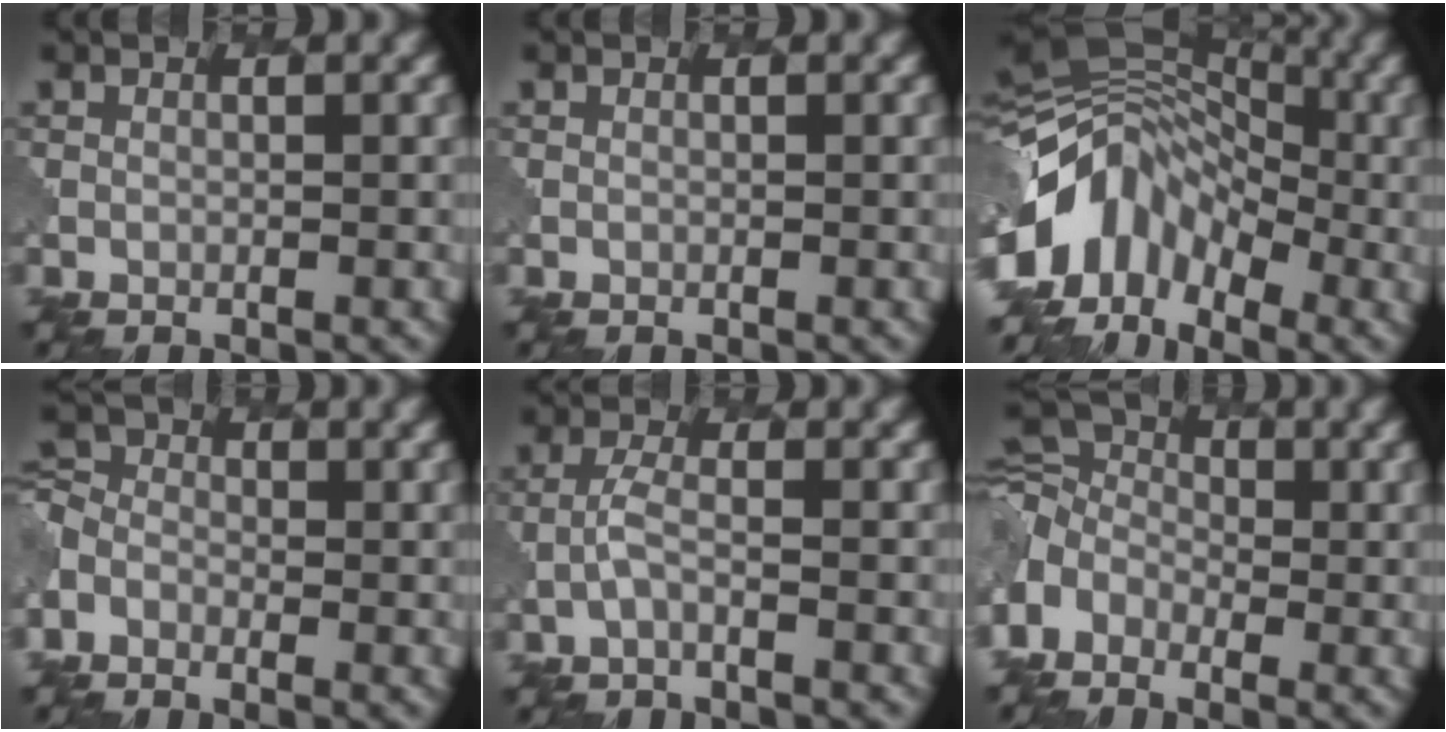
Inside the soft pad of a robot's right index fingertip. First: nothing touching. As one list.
[{"total": 0.0}, {"total": 10.9, "force": [-3.8, 7.5, 6.9], "torque": [-0.122, 0.006, -0.083]}, {"total": 3.2, "force": [-1.7, 2.3, 1.4], "torque": [-0.023, 0.002, -0.038]}, {"total": 1.4, "force": [-0.6, 0.1, 1.3], "torque": [-0.029, 0.003, -0.020]}, {"total": 4.8, "force": [-1.6, 3.5, 2.9], "torque": [-0.062, 0.001, -0.036]}]